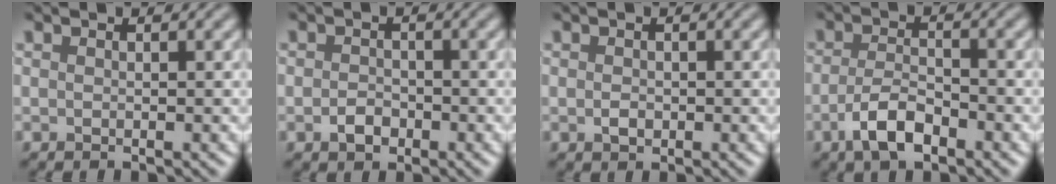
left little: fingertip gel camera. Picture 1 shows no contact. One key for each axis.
{"total": 1.9, "fx": -0.9, "fy": 1.3, "fz": 1.0, "tx": -0.016, "ty": -0.001, "tz": -0.024}
{"total": 1.2, "fx": -0.3, "fy": 0.9, "fz": 0.8, "tx": -0.015, "ty": -0.001, "tz": -0.008}
{"total": 3.9, "fx": -2.3, "fy": 1.5, "fz": 2.8, "tx": -0.054, "ty": 0.000, "tz": -0.048}